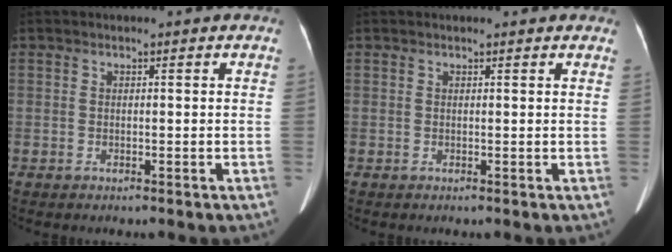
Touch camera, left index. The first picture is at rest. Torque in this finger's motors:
{"motor_torque": [0.06, -0.19, 0.02, 0.01]}